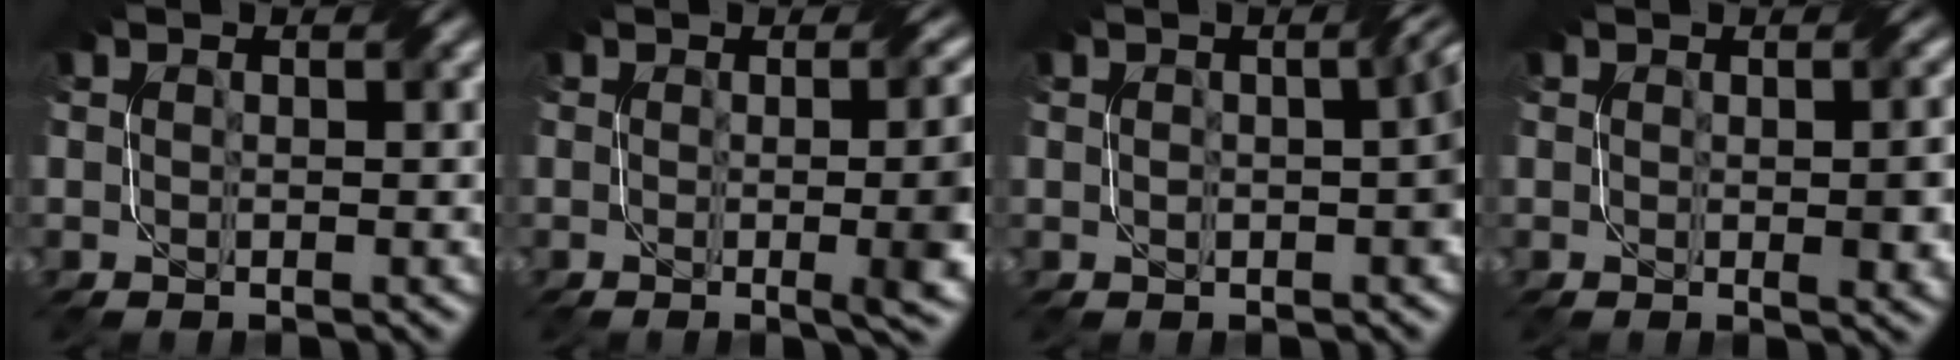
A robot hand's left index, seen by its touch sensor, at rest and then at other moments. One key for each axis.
{"total": 9.1, "fx": -0.5, "fy": 3.4, "fz": 8.4, "tx": -0.054, "ty": 0.006, "tz": -0.008}
{"total": 3.2, "fx": -0.1, "fy": 0.7, "fz": 3.1, "tx": -0.046, "ty": 0.009, "tz": -0.001}
{"total": 3.7, "fx": -0.1, "fy": 0.9, "fz": 3.6, "tx": -0.039, "ty": 0.007, "tz": 0.002}